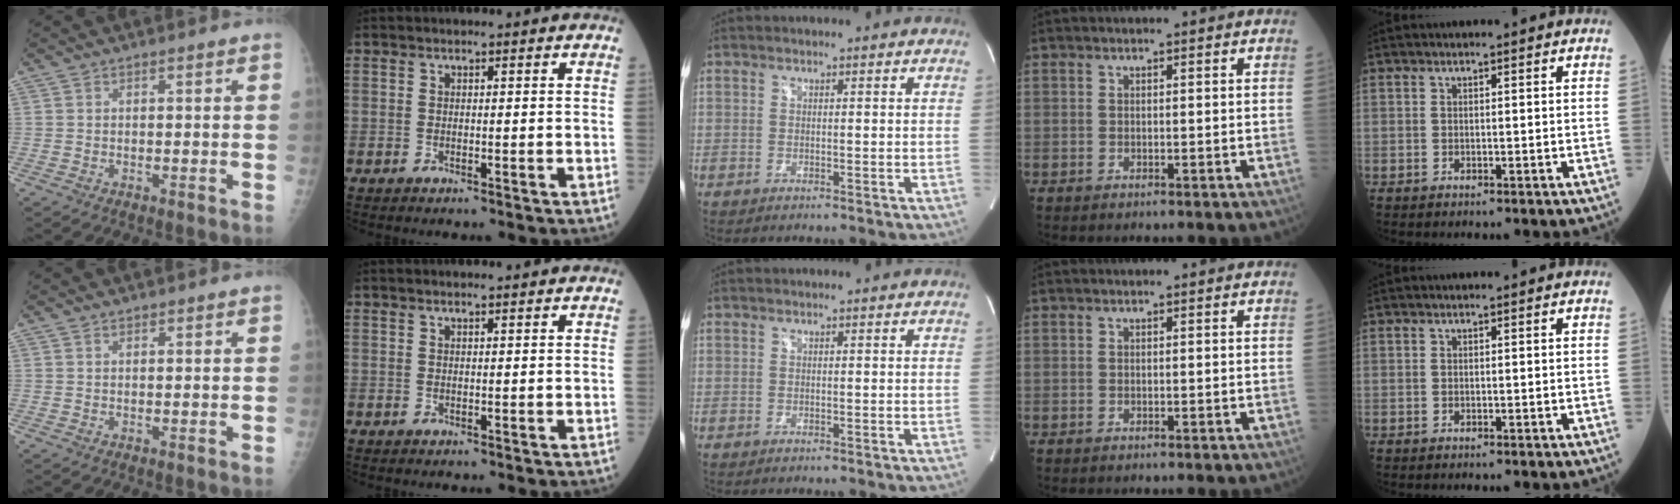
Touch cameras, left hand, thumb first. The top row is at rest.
{"thumb": {"total": 0.6, "force": [0.5, 0.3, 0.1], "torque": [-0.002, -0.003, 0.008]}, "index": {"total": 1.3, "force": [1.2, -0.1, 0.5], "torque": [-0.007, 0.007, 0.020]}}